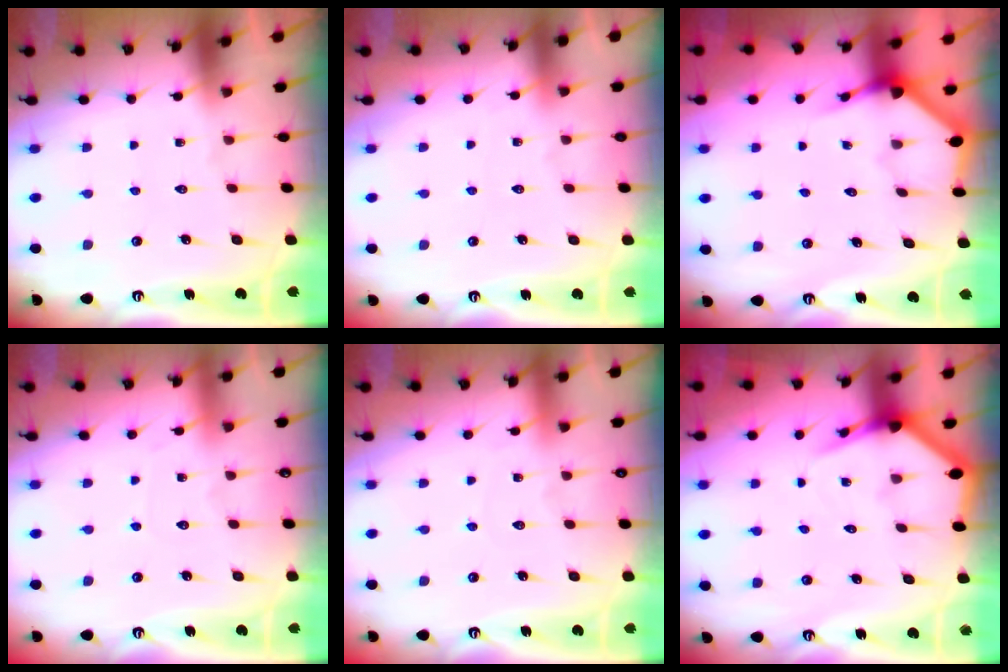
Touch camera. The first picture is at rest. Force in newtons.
{"total": 2.5, "press": 2.5, "slide": 0.4}
{"total": 4.0, "press": 4.0, "slide": 0.2}
{"total": 2.9, "press": 2.8, "slide": 0.4}
{"total": 4.1, "press": 4.1, "slide": 0.5}
{"total": 3.6, "press": 3.5, "slide": 0.5}